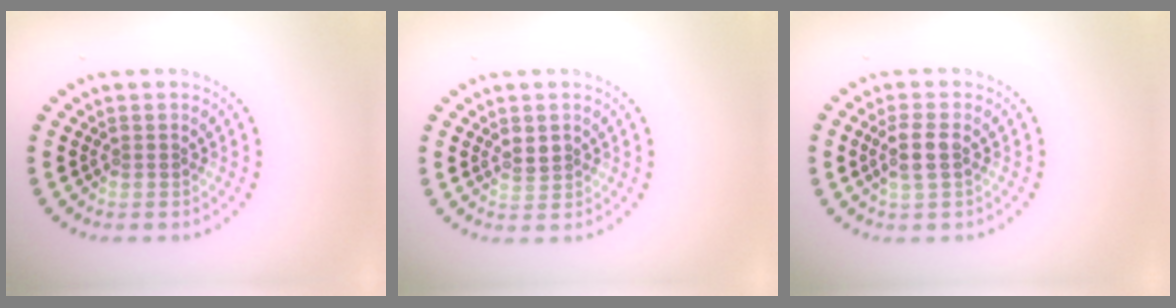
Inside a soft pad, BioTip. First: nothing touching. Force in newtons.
{"total": 1.3, "press": 1.3, "slide": 0.3}
{"total": 2.3, "press": 2.1, "slide": 1.1}